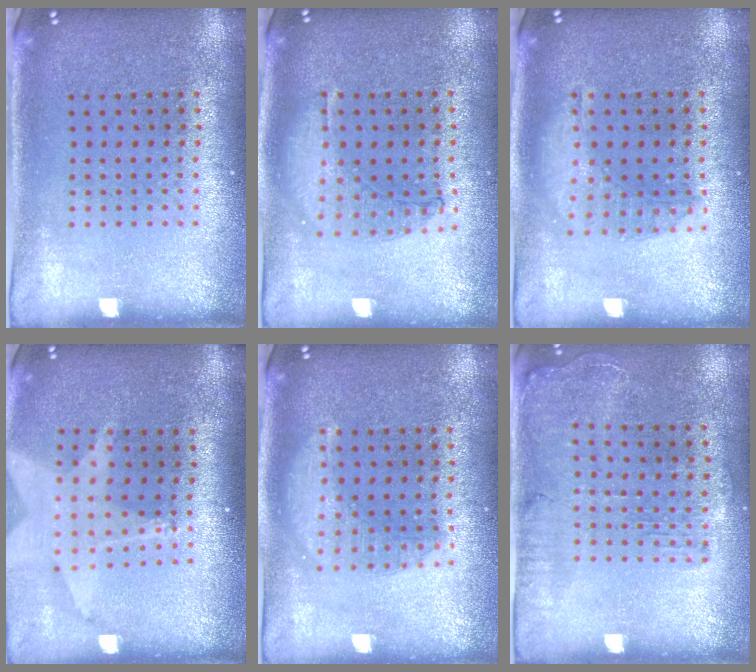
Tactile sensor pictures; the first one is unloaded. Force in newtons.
{"total": 1.0, "press": 0.9, "slide": 0.3}
{"total": 1.4, "press": 1.4, "slide": 0.4}
{"total": 1.8, "press": 1.5, "slide": 1.0}
{"total": 1.4, "press": 1.4, "slide": 0.1}
{"total": 1.4, "press": 1.3, "slide": 0.5}